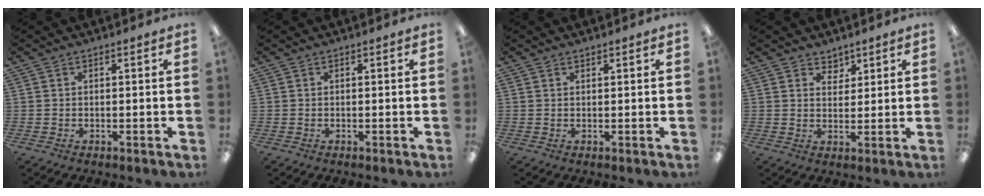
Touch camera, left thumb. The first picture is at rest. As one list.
[{"total": 0.0}, {"total": 0.6, "force": [0.5, 0.0, 0.1], "torque": [-0.001, 0.001, 0.010]}, {"total": 3.7, "force": [3.0, 2.2, -0.1], "torque": [0.008, -0.017, 0.052]}]